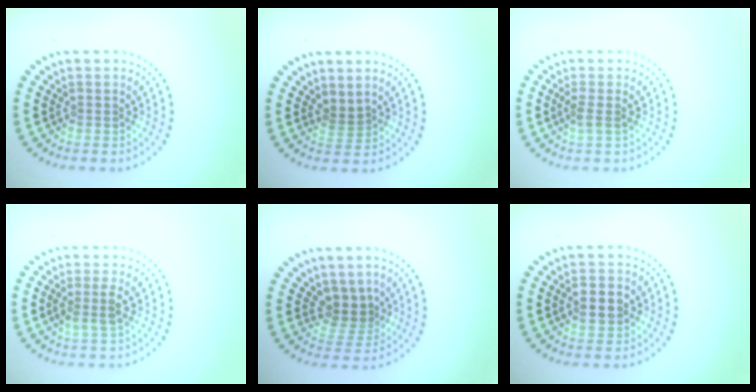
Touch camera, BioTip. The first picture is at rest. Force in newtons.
{"total": 1.4, "press": 0.9, "slide": 1.0}
{"total": 1.5, "press": 1.1, "slide": 0.9}
{"total": 1.9, "press": 1.6, "slide": 1.0}
{"total": 2.6, "press": 1.9, "slide": 1.8}
{"total": 2.9, "press": 2.9, "slide": 0.2}